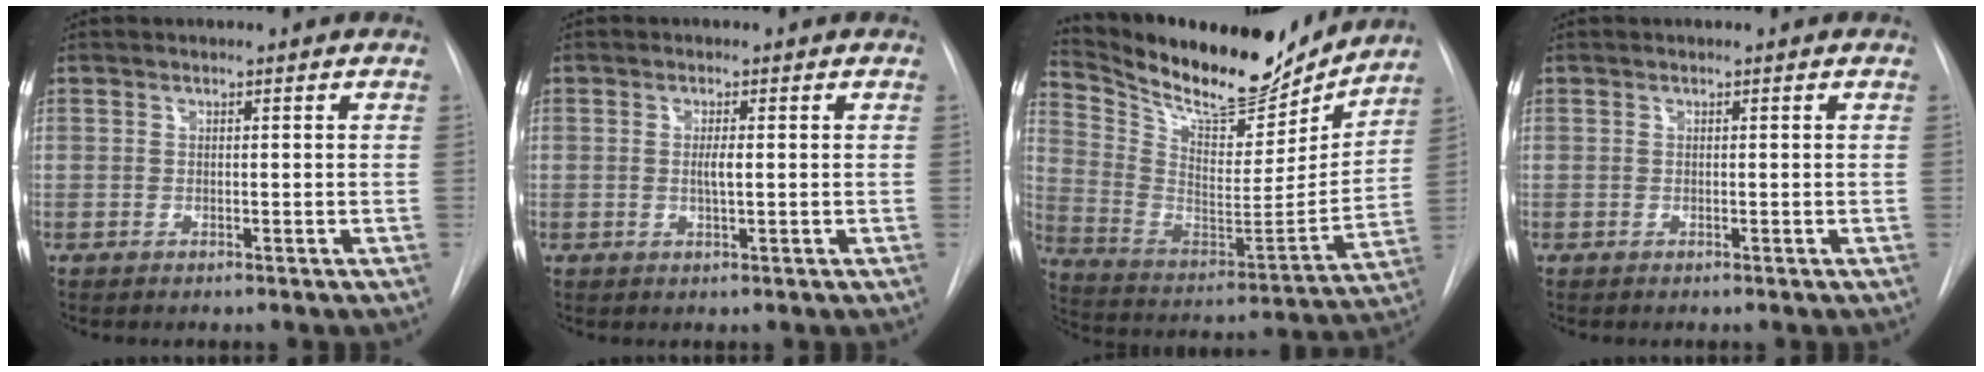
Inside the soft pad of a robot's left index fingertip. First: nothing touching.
{"total": 1.7, "force": [-0.4, 0.1, 1.7], "torque": [-0.034, -0.004, -0.005]}
{"total": 21.0, "force": [18.7, 5.5, 7.8], "torque": [-0.150, -0.027, 0.303]}
{"total": 0.0}